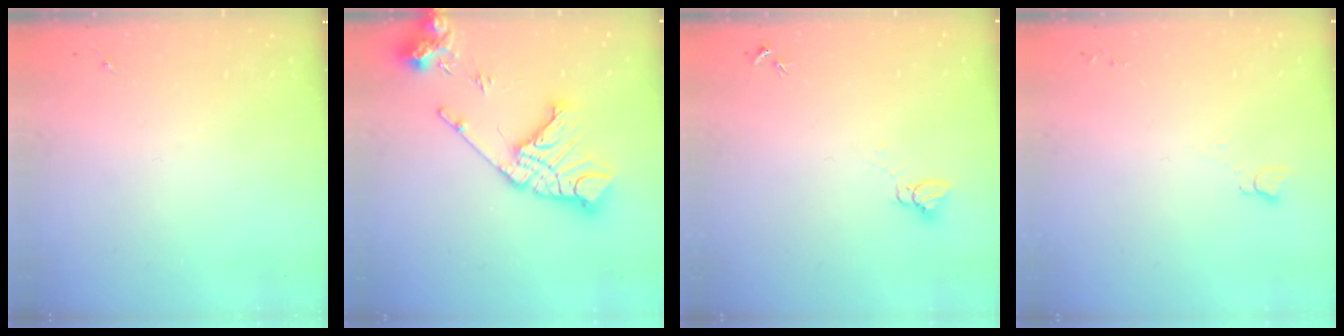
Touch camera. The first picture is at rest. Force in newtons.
{"total": 19.0, "press": 18.8, "slide": 2.3}
{"total": 3.2, "press": 3.2, "slide": 0.1}
{"total": 2.7, "press": 2.7, "slide": 0.3}